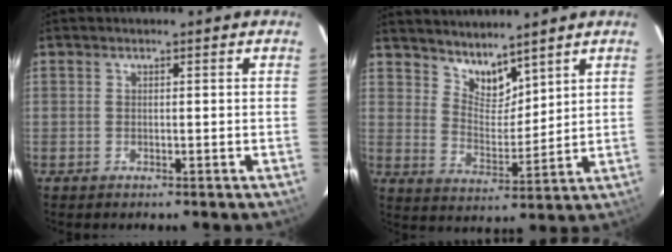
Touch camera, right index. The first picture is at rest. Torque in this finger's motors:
{"motor_torque": [-0.08, 0.29, 0.01, 0.00]}